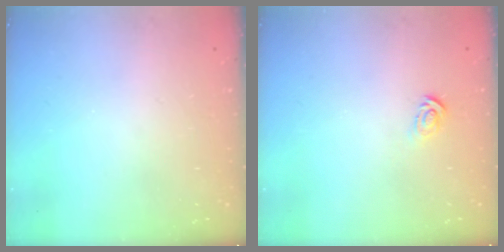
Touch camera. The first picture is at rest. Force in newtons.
{"total": 2.9, "press": 2.9, "slide": 0.2}